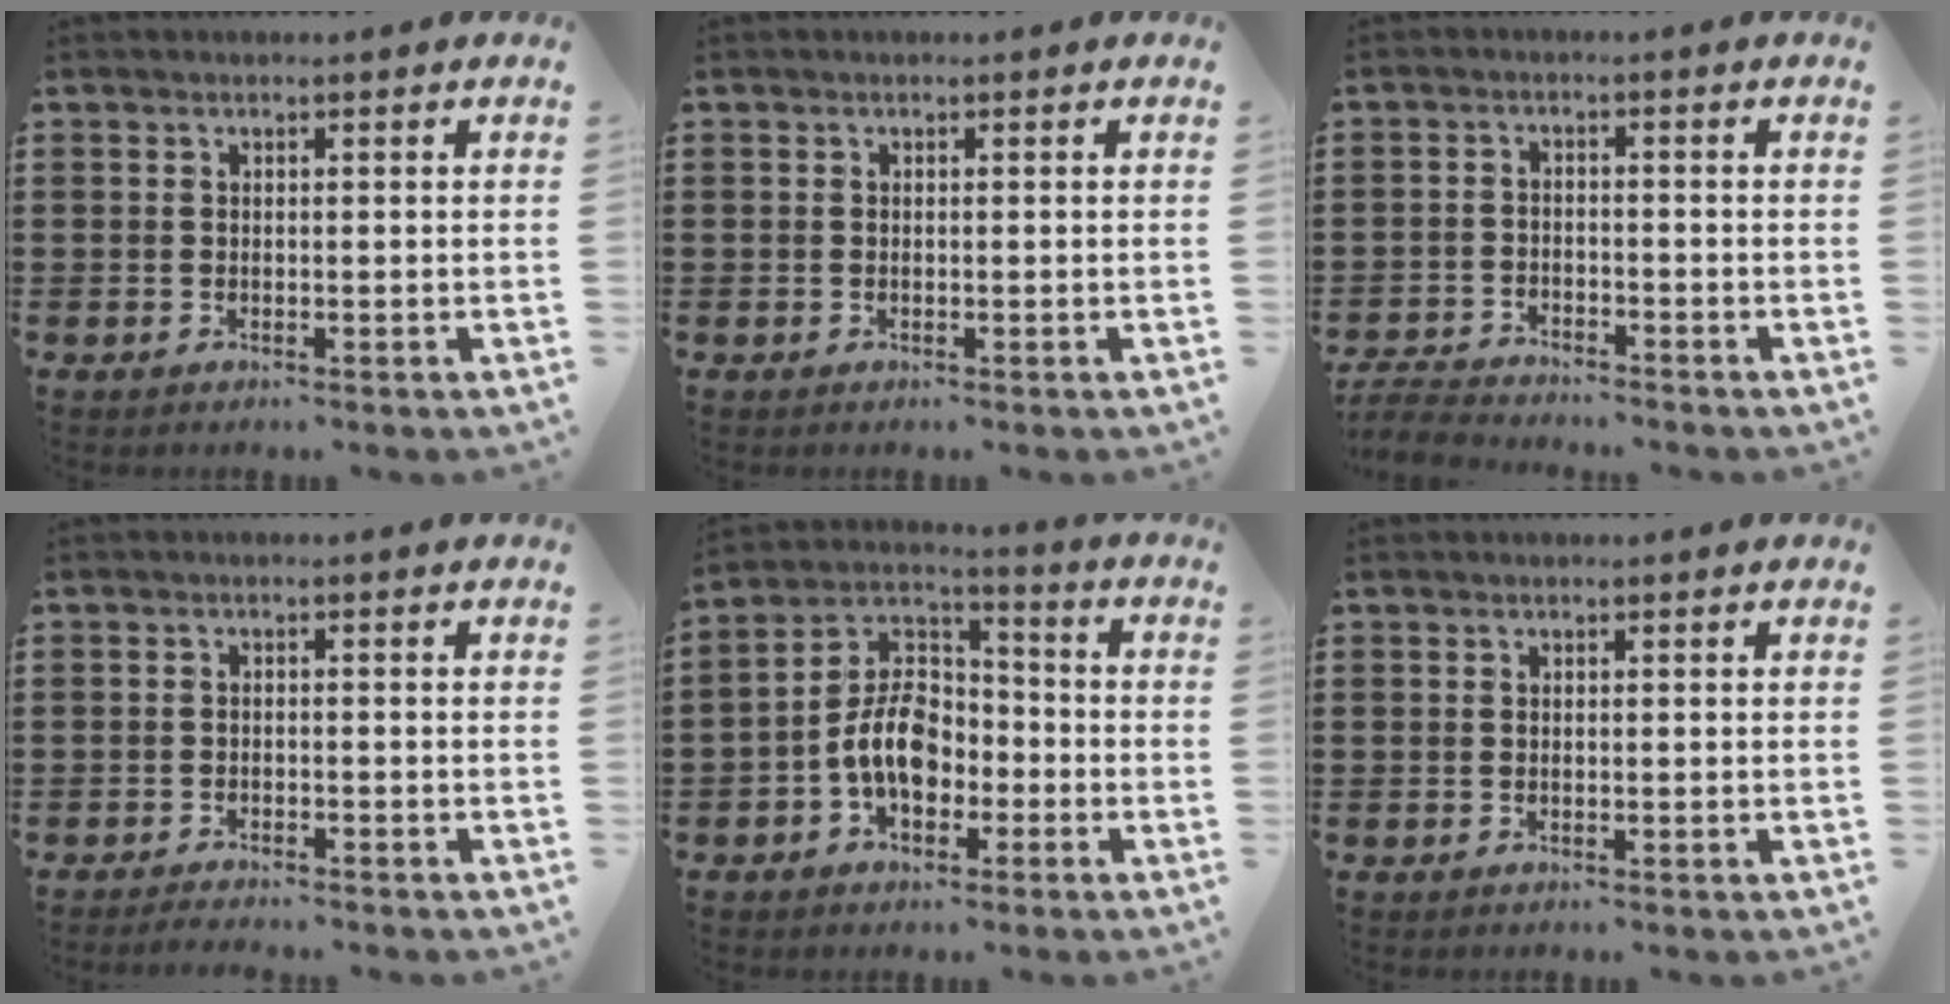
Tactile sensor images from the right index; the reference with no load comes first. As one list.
[{"total": 0.0}, {"total": 3.7, "force": [-3.6, 0.4, 0.4], "torque": [-0.023, -0.004, -0.081]}, {"total": 1.7, "force": [-1.7, 0.0, 0.1], "torque": [-0.005, 0.001, -0.035]}, {"total": 9.3, "force": [-2.8, 6.1, 6.4], "torque": [-0.157, 0.006, -0.061]}, {"total": 0.0}]